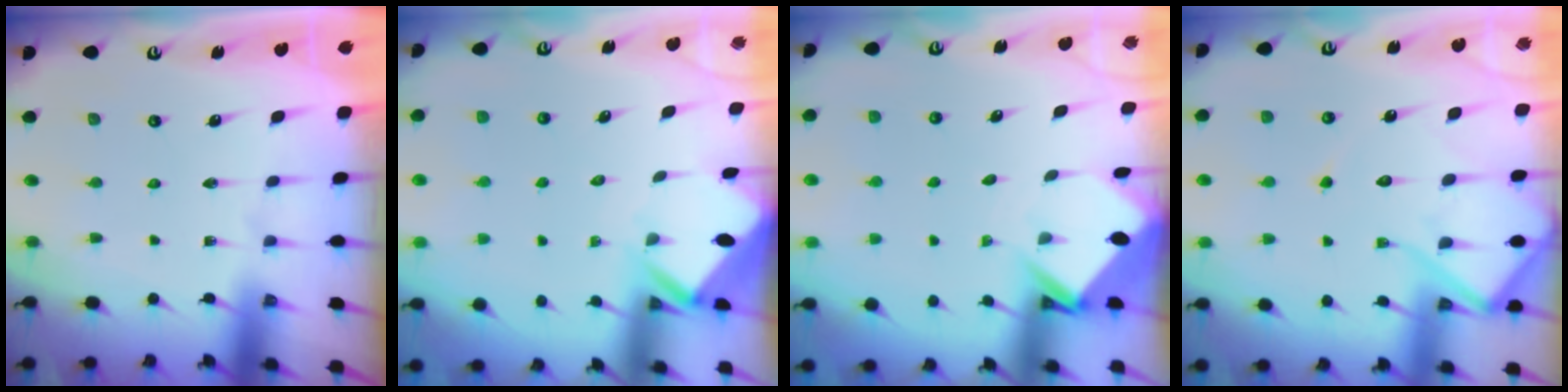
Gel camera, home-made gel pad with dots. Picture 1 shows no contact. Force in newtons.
{"total": 3.3, "press": 3.3, "slide": 0.3}
{"total": 3.7, "press": 3.7, "slide": 0.2}
{"total": 10.9, "press": 10.9, "slide": 1.0}